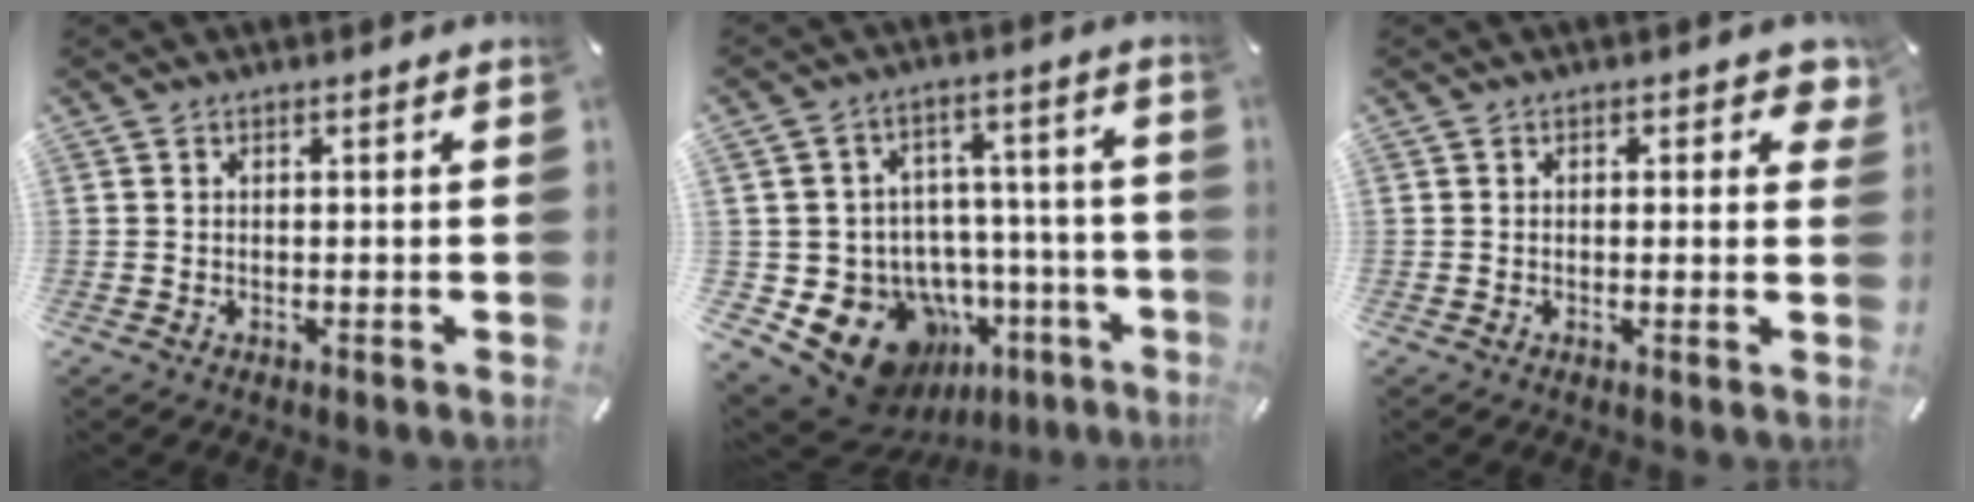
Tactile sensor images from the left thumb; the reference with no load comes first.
{"total": 16.1, "force": [-7.7, 12.2, 7.2], "torque": [-0.108, 0.037, -0.098]}
{"total": 2.4, "force": [0.8, 1.2, 1.9], "torque": [-0.018, -0.004, 0.006]}